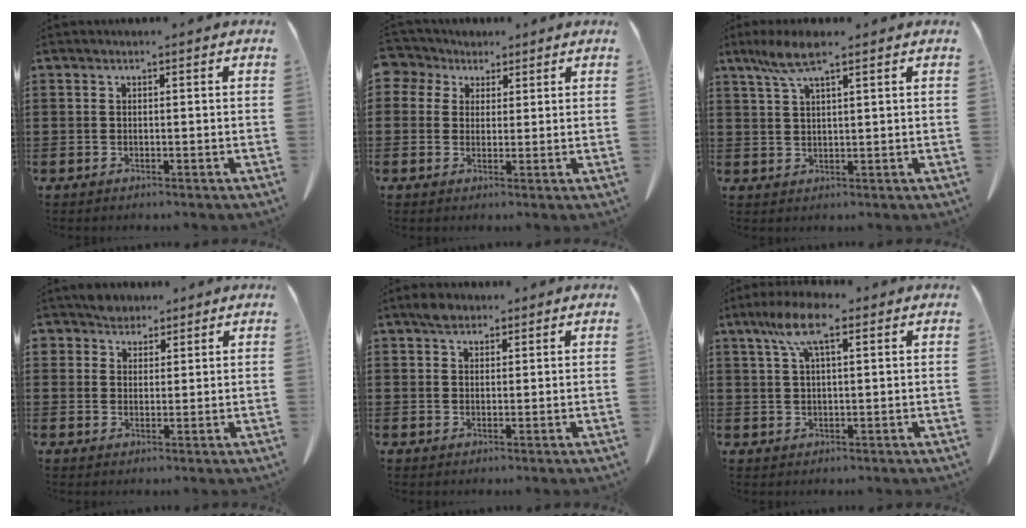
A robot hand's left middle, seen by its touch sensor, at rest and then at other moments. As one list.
[{"total": 3.6, "force": [2.1, 2.9, 0.5], "torque": [-0.019, 0.008, 0.036]}, {"total": 5.4, "force": [3.2, 1.0, 4.2], "torque": [-0.089, 0.005, 0.056]}, {"total": 3.5, "force": [3.0, 1.9, 0.0], "torque": [-0.014, 0.006, 0.058]}, {"total": 2.7, "force": [2.0, 1.4, 1.0], "torque": [-0.017, 0.004, 0.036]}, {"total": 7.5, "force": [4.0, 1.8, 6.1], "torque": [-0.126, 0.009, 0.069]}]